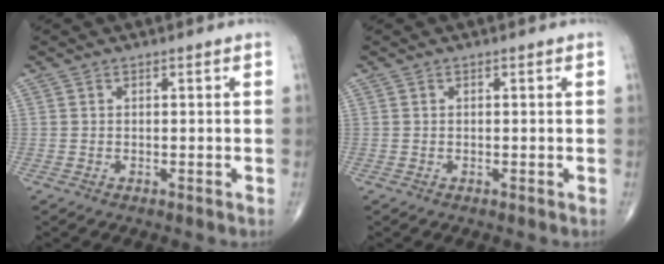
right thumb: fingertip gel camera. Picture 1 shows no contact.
{"total": 0.0}